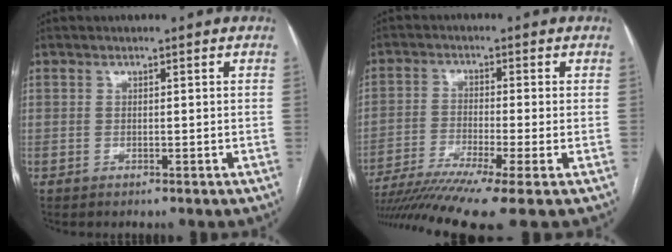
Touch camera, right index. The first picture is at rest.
{"total": 12.9, "force": [-9.8, -1.5, 8.3], "torque": [-0.139, -0.030, -0.158]}